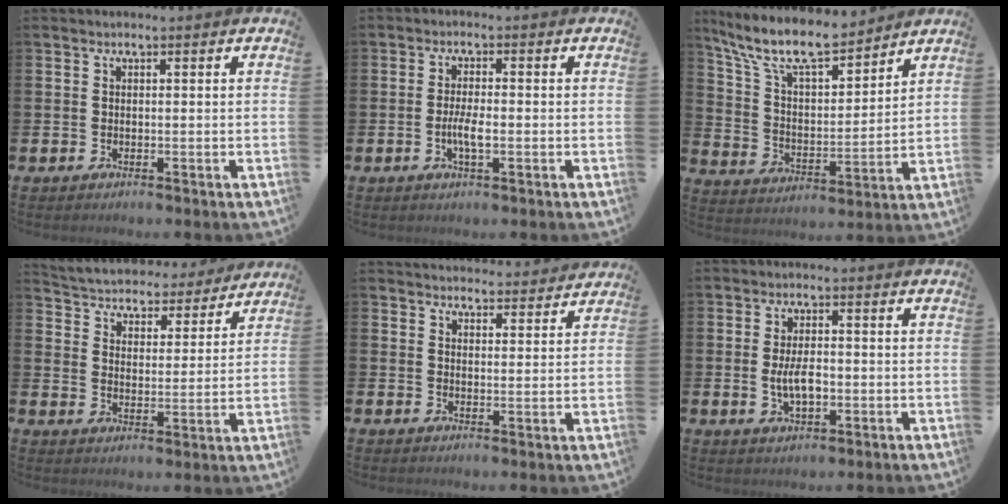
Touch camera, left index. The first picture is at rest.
{"total": 3.0, "force": [-0.7, 0.9, 2.8], "torque": [-0.049, 0.002, -0.014]}
{"total": 11.2, "force": [9.7, 2.8, 4.9], "torque": [-0.131, -0.052, 0.173]}
{"total": 5.0, "force": [4.8, 1.5, -0.1], "torque": [-0.026, -0.044, 0.079]}
{"total": 3.8, "force": [3.8, 0.4, -0.1], "torque": [0.002, -0.026, 0.068]}
{"total": 4.3, "force": [-0.5, 2.2, 3.7], "torque": [-0.051, -0.001, -0.013]}